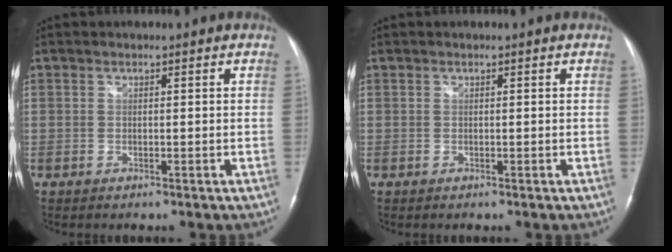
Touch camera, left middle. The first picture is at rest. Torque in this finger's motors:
{"motor_torque": [0.26, -0.30, 0.07, 0.01]}